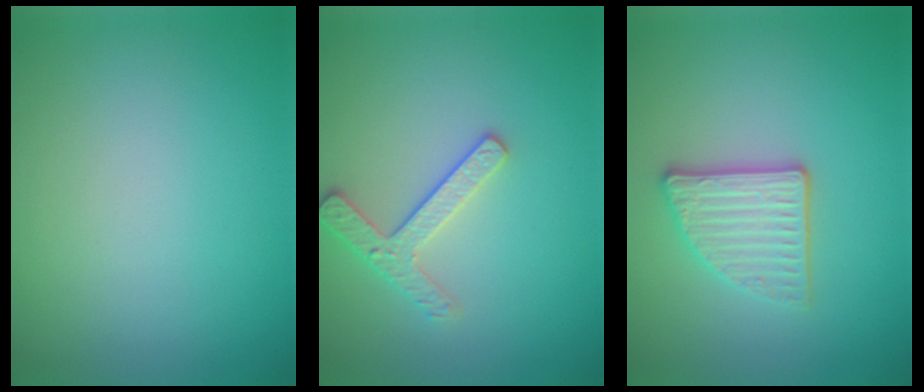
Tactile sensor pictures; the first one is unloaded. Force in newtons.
{"total": 2.5, "press": 2.4, "slide": 0.5}
{"total": 3.4, "press": 3.0, "slide": 1.6}